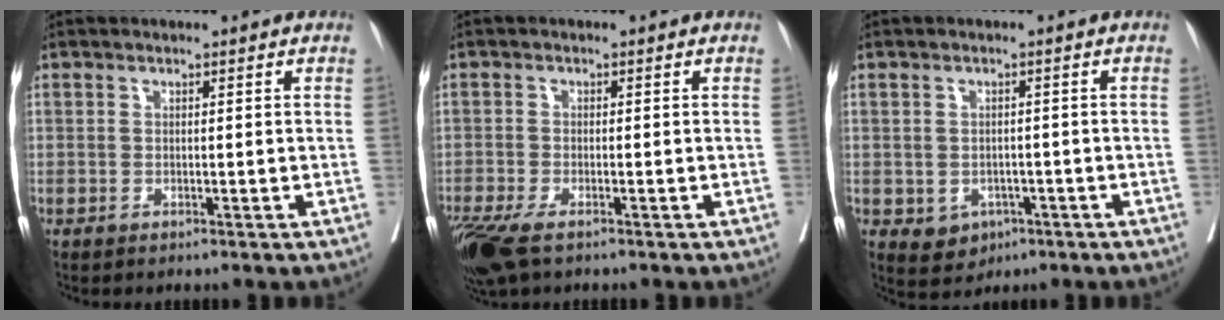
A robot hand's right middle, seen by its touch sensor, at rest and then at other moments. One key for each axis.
{"total": 7.3, "fx": -5.0, "fy": 2.4, "fz": 4.8, "tx": -0.096, "ty": -0.019, "tz": -0.088}
{"total": 3.9, "fx": -1.5, "fy": 3.3, "fz": 1.6, "tx": -0.020, "ty": 0.002, "tz": -0.011}